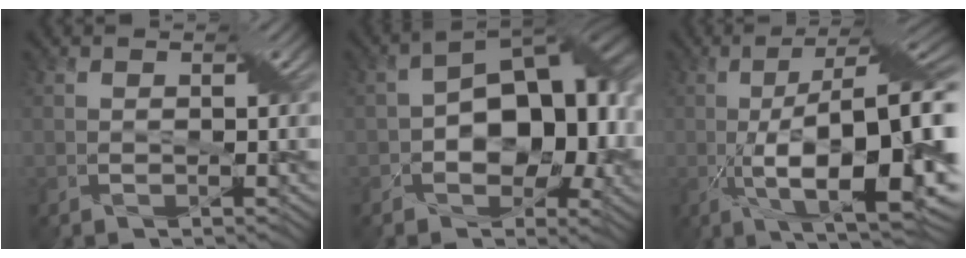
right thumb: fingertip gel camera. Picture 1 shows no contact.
{"total": 14.3, "force": [-0.9, 9.1, 11.0], "torque": [-0.127, 0.003, -0.016]}
{"total": 18.4, "force": [-3.1, 6.0, 17.1], "torque": [-0.263, -0.009, -0.043]}